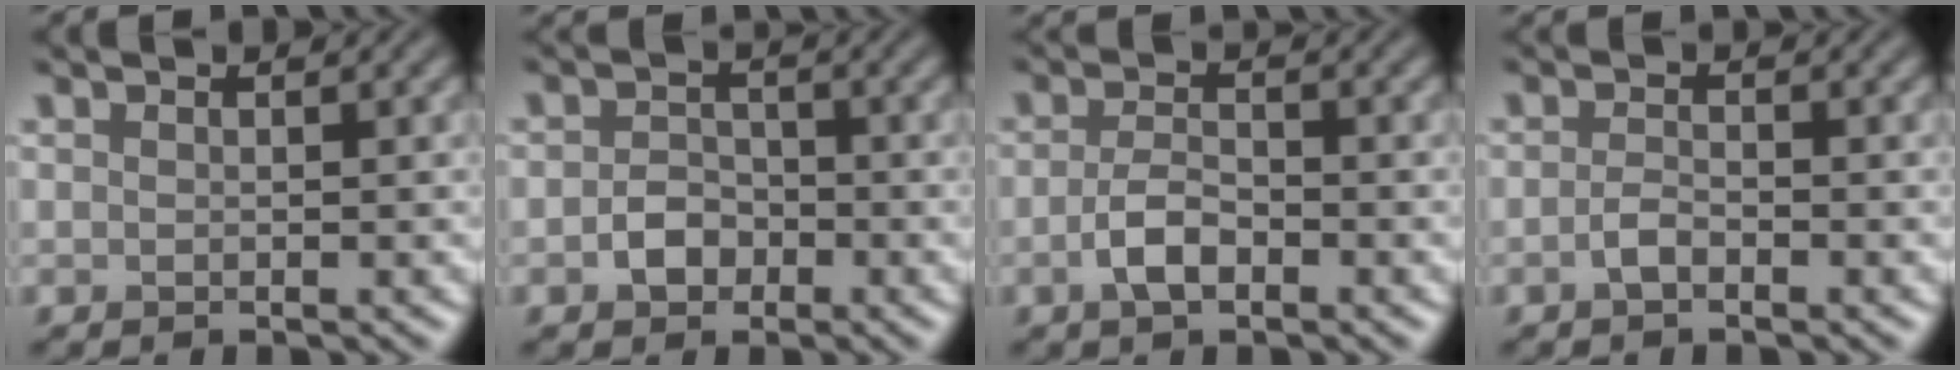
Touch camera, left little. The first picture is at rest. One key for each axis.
{"total": 2.3, "fx": -1.0, "fy": 1.8, "fz": 1.1, "tx": -0.017, "ty": 0.002, "tz": -0.022}
{"total": 2.7, "fx": -1.1, "fy": 1.3, "fz": 2.2, "tx": -0.044, "ty": 0.001, "tz": -0.026}
{"total": 1.3, "fx": -0.7, "fy": 0.5, "fz": 1.0, "tx": -0.023, "ty": 0.002, "tz": -0.017}